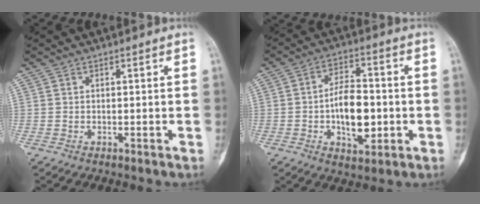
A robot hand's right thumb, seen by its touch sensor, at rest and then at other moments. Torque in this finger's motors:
{"motor_torque": [-0.33, 0.62, 0.49, 0.51, 0.04]}